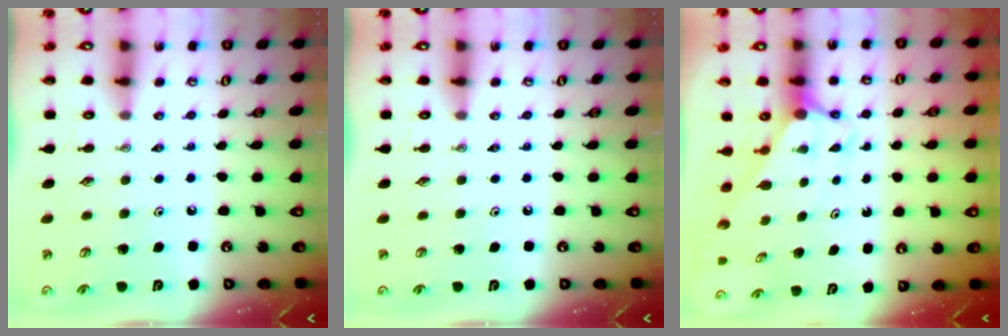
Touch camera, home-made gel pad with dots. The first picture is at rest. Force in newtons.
{"total": 0.0}
{"total": 2.9, "press": 2.9, "slide": 0.0}